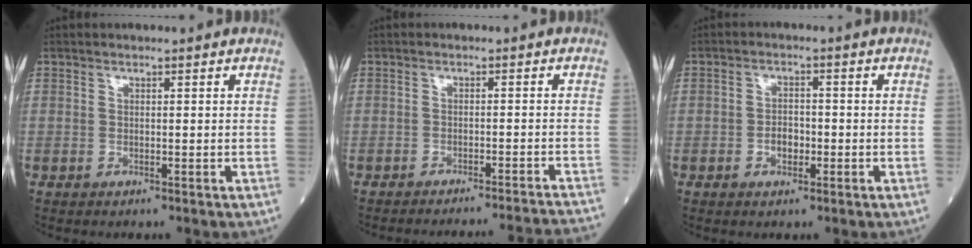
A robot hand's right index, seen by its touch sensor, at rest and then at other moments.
{"total": 15.1, "force": [-14.6, -2.0, 3.3], "torque": [-0.022, -0.021, -0.174]}
{"total": 2.8, "force": [-0.9, 1.7, 2.0], "torque": [-0.027, 0.006, -0.014]}